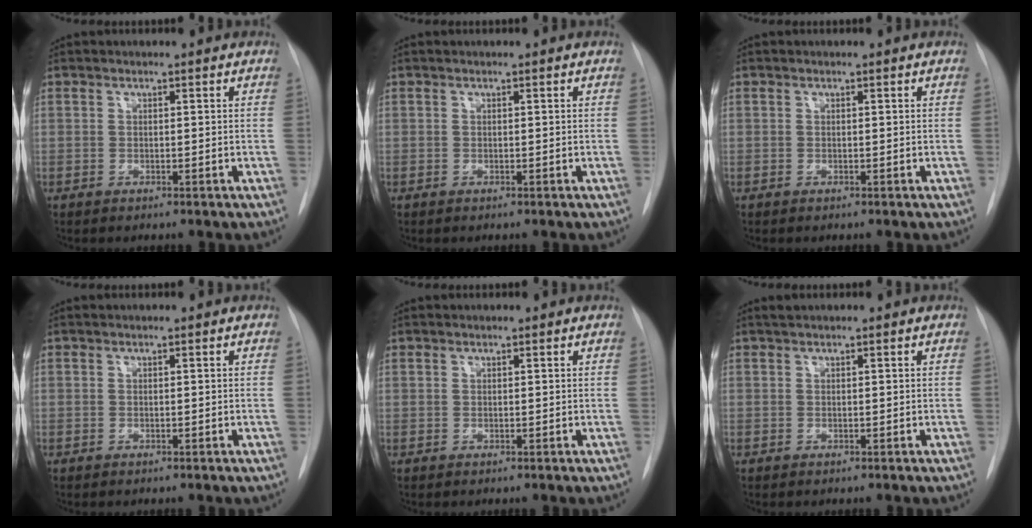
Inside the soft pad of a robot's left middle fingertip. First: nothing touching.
{"total": 0.0}
{"total": 0.0}
{"total": 0.0}
{"total": 0.0}
{"total": 0.7, "force": [0.6, 0.0, 0.3], "torque": [-0.010, 0.009, 0.015]}